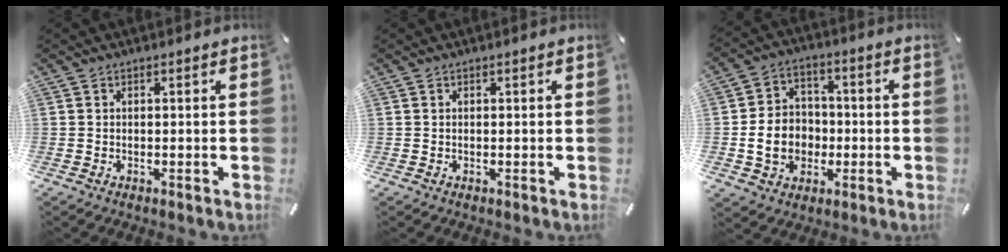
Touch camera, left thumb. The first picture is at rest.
{"total": 0.0}
{"total": 11.0, "force": [-2.0, 9.2, 5.5], "torque": [-0.119, 0.021, -0.035]}